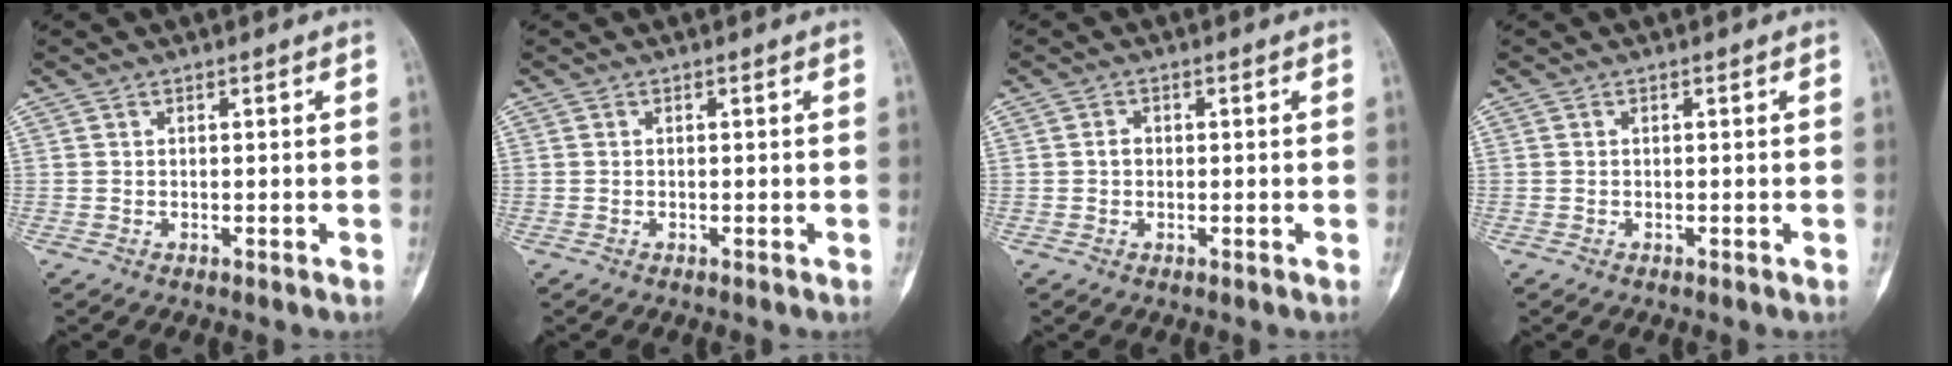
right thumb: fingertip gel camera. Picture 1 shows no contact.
{"total": 0.0}
{"total": 1.5, "force": [0.0, 1.3, 0.7], "torque": [-0.003, 0.005, -0.004]}
{"total": 0.0}